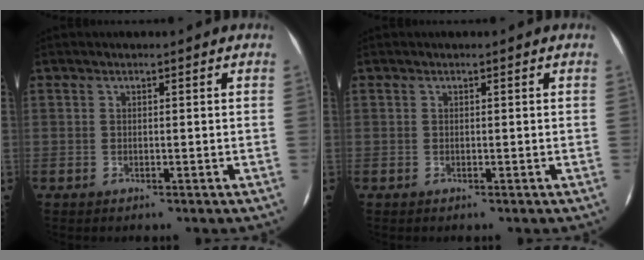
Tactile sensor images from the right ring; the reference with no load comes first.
{"total": 0.0}